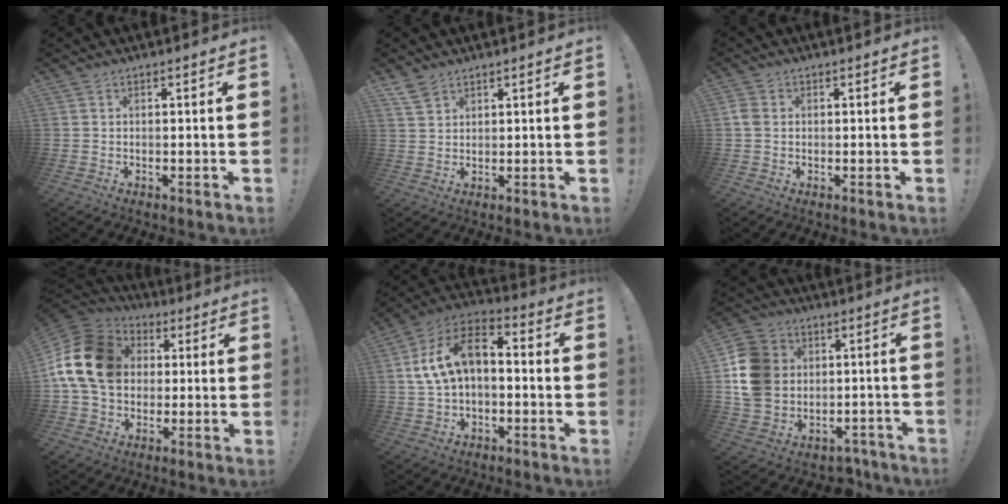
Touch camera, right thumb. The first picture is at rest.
{"total": 3.7, "force": [3.0, 1.6, 1.5], "torque": [-0.020, -0.020, 0.055]}
{"total": 2.9, "force": [0.1, 2.2, 1.9], "torque": [-0.042, 0.006, 0.003]}
{"total": 19.0, "force": [2.8, 14.7, 11.7], "torque": [-0.203, 0.013, 0.060]}
{"total": 13.9, "force": [1.6, 9.2, 10.4], "torque": [-0.195, 0.017, 0.033]}
{"total": 16.4, "force": [-1.3, 14.1, 8.2], "torque": [-0.151, 0.028, -0.002]}